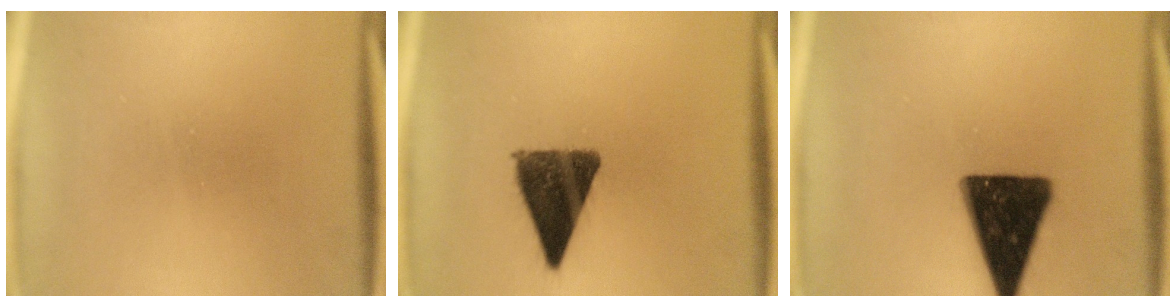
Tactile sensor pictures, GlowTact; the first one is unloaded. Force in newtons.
{"total": 11.5}
{"total": 16.4}